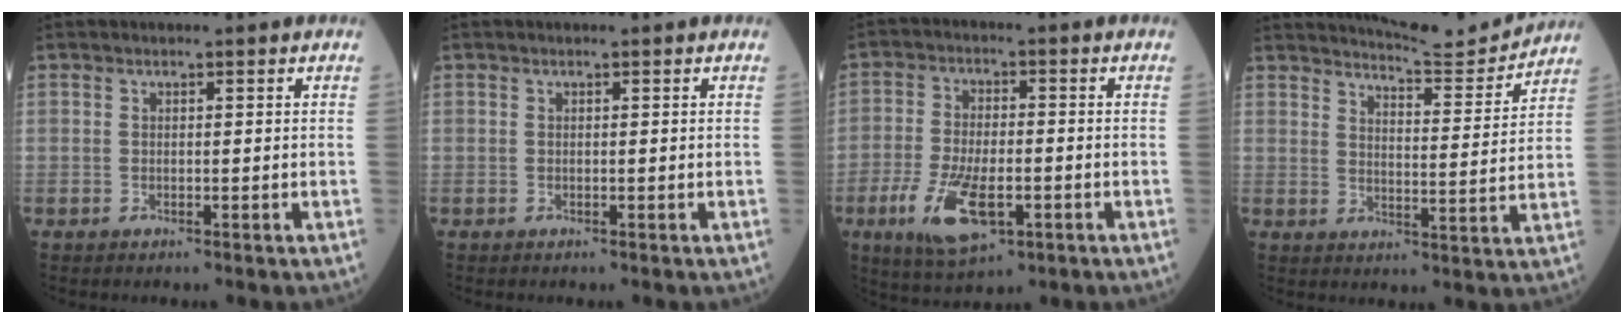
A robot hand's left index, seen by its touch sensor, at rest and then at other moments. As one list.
[{"total": 0.0}, {"total": 10.0, "force": [-3.9, 4.1, 8.3], "torque": [-0.171, -0.011, -0.064]}, {"total": 10.2, "force": [10.2, -0.6, 1.1], "torque": [-0.027, -0.021, 0.142]}]